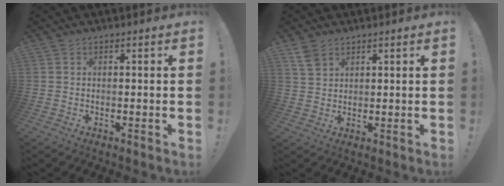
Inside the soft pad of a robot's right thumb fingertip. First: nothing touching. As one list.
[{"total": 4.5, "force": [3.2, 2.6, 1.9], "torque": [-0.030, -0.015, 0.061]}]